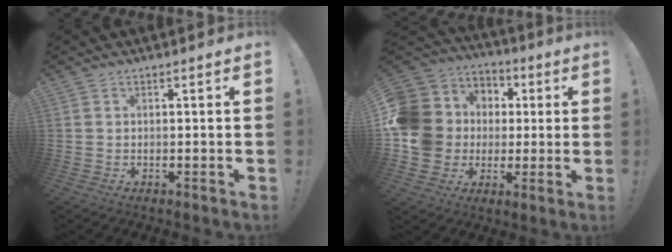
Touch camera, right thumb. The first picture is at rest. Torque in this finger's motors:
{"motor_torque": [2.34, 1.75, 1.27, -0.29, 0.18]}